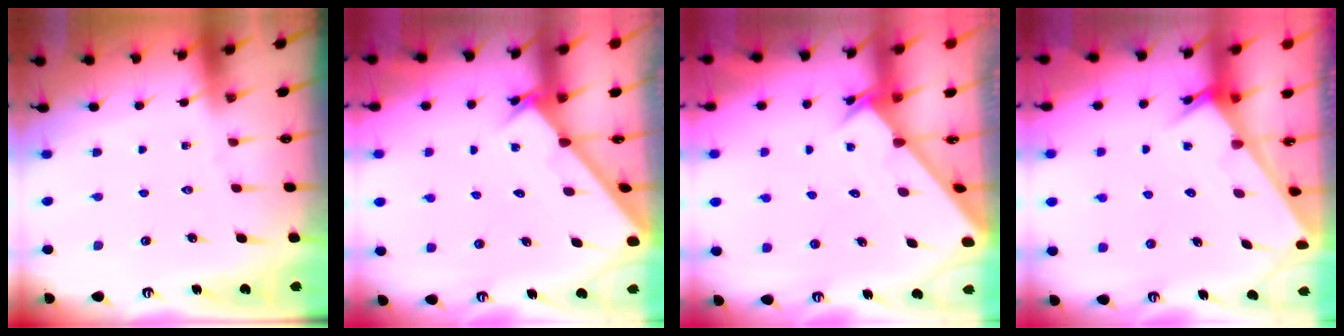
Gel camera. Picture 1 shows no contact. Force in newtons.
{"total": 1.9, "press": 1.9, "slide": 0.2}
{"total": 2.2, "press": 2.2, "slide": 0.2}
{"total": 2.4, "press": 2.4, "slide": 0.1}